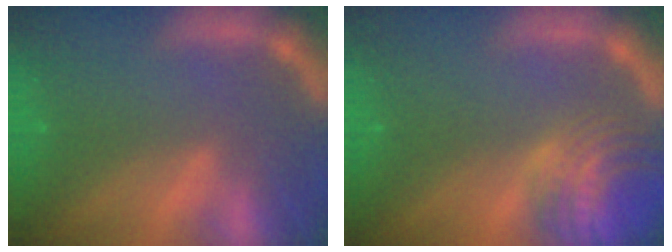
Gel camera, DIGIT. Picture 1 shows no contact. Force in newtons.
{"total": 7.0}